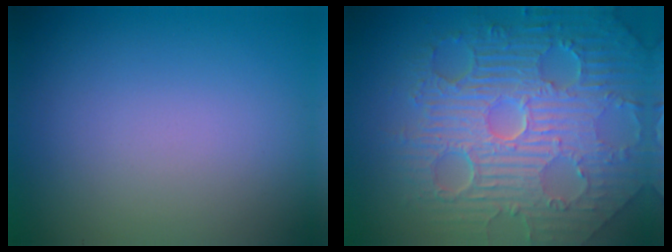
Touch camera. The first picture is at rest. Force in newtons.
{"total": 11.1, "press": 7.2, "slide": 8.4}